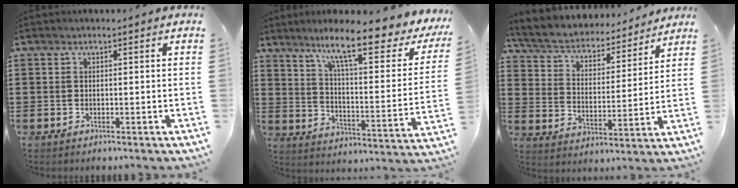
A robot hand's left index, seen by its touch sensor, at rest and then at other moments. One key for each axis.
{"total": 11.8, "fx": 8.6, "fy": 1.3, "fz": 8.0, "tx": -0.157, "ty": -0.046, "tz": 0.138}
{"total": 4.6, "fx": 4.2, "fy": 1.3, "fz": 1.5, "tx": -0.052, "ty": -0.029, "tz": 0.065}